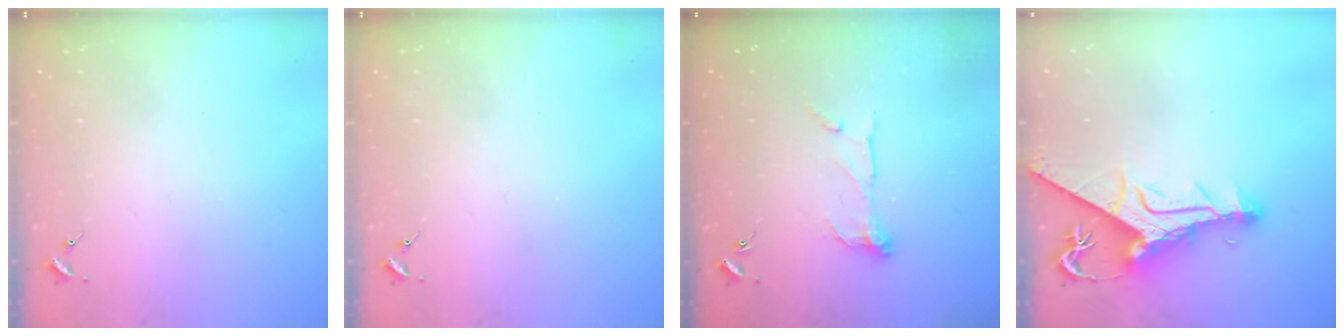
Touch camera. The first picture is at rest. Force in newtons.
{"total": 0.0}
{"total": 9.0, "press": 9.0, "slide": 0.6}
{"total": 13.8, "press": 13.7, "slide": 1.3}